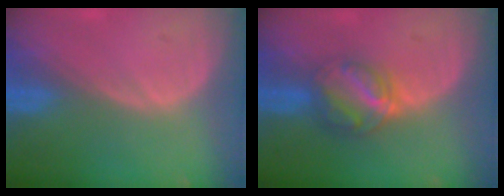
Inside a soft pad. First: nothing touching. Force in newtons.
{"total": 6.5, "press": 5.5, "slide": 3.4}